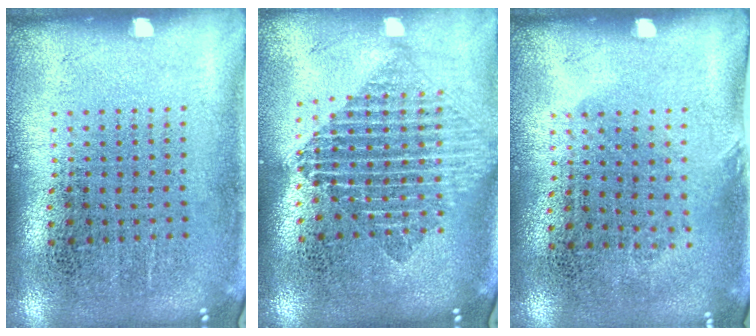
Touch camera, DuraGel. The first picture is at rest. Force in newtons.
{"total": 1.9, "press": 1.6, "slide": 1.1}
{"total": 0.9, "press": 0.6, "slide": 0.6}